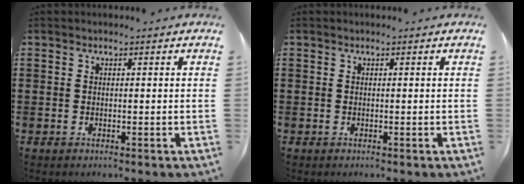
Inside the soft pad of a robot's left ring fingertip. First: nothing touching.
{"total": 0.0}